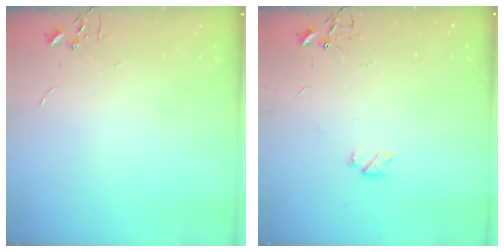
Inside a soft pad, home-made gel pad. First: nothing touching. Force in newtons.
{"total": 4.6, "press": 4.6, "slide": 0.7}